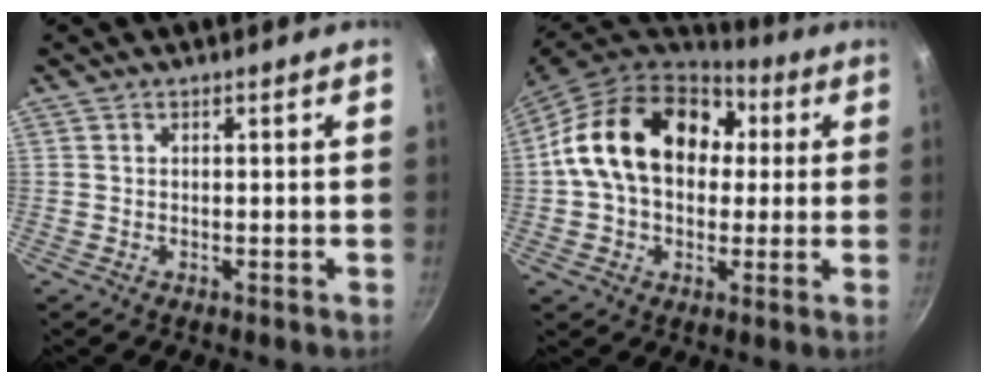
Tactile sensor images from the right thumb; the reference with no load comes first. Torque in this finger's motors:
{"motor_torque": [0.65, 0.94, 0.50, -0.44, 0.36]}